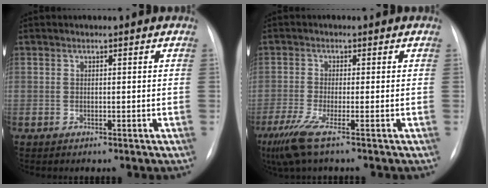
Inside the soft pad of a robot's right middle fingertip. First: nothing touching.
{"total": 5.7, "force": [-3.6, 0.2, 4.4], "torque": [-0.093, -0.021, -0.073]}